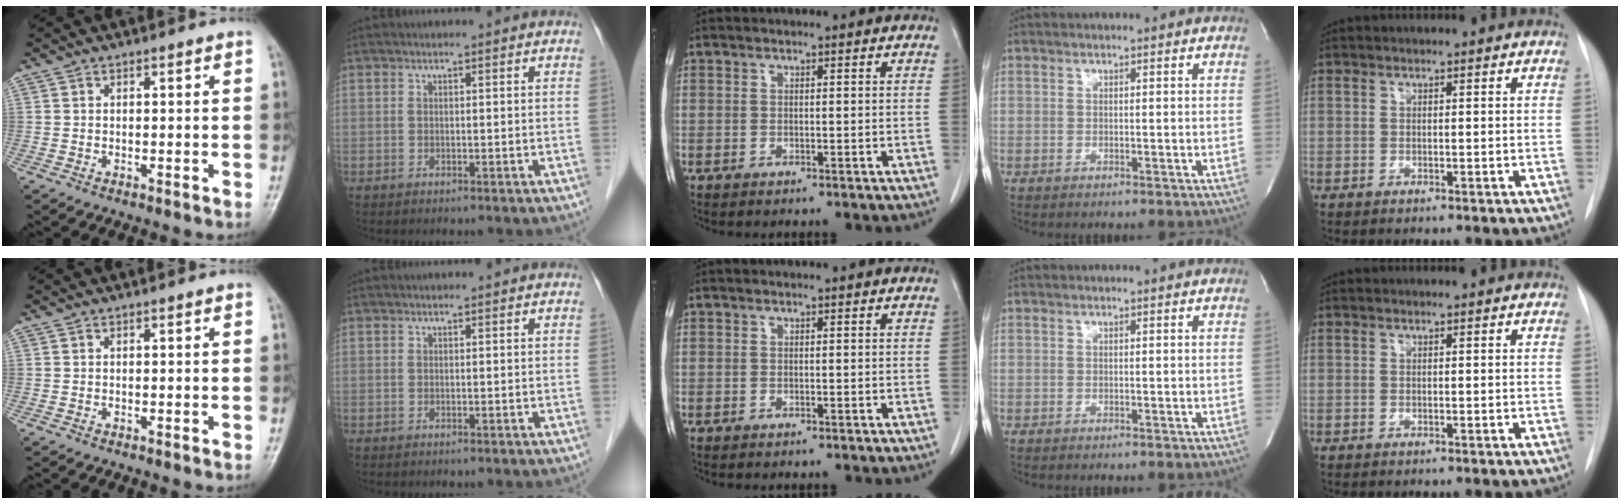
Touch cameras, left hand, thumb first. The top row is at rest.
{}